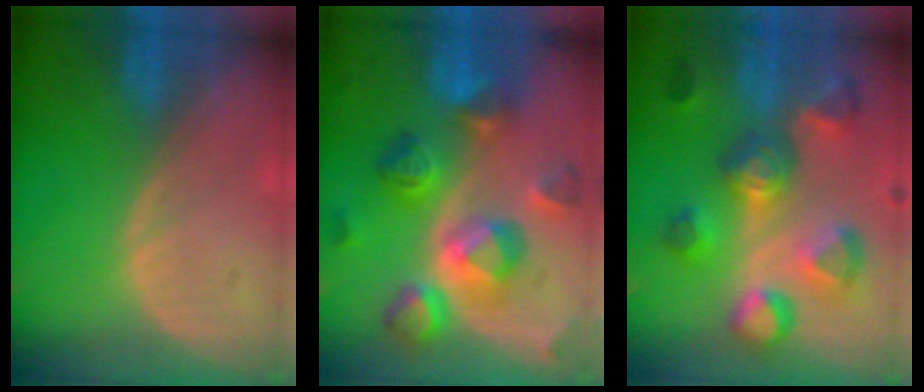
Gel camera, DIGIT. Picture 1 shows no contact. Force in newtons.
{"total": 11.4, "press": 11.3, "slide": 0.9}
{"total": 10.0, "press": 9.8, "slide": 2.1}